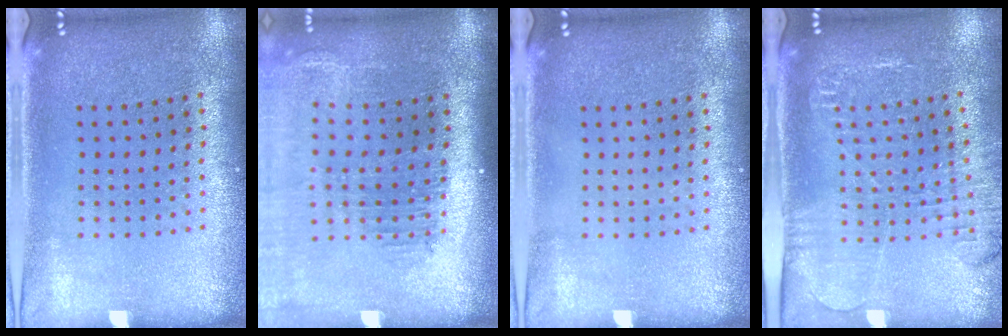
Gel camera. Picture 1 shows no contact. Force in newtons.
{"total": 2.1, "press": 1.7, "slide": 1.2}
{"total": 0.0}
{"total": 1.9, "press": 1.9, "slide": 0.1}